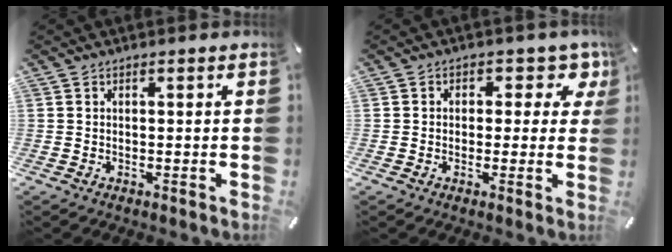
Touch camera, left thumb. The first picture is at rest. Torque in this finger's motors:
{"motor_torque": [0.11, -0.14, 0.04, 0.14, -0.07]}